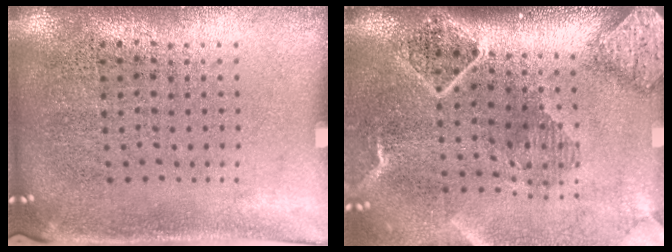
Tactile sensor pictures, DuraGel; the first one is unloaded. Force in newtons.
{"total": 2.7, "press": 2.0, "slide": 1.9}